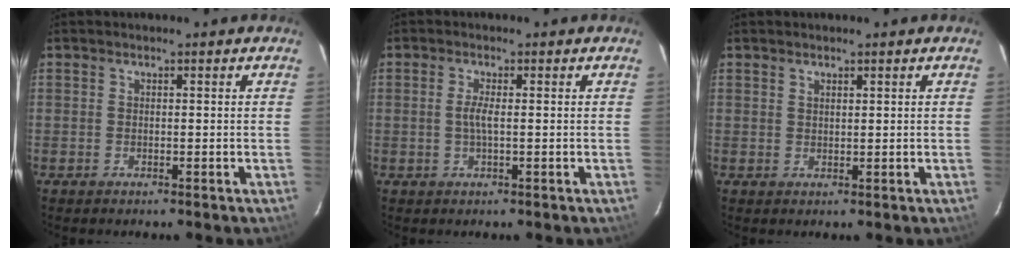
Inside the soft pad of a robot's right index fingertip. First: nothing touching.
{"total": 2.0, "force": [0.0, 0.2, 2.0], "torque": [-0.043, -0.001, -0.003]}
{"total": 0.9, "force": [0.8, 0.4, 0.4], "torque": [-0.006, 0.001, 0.015]}